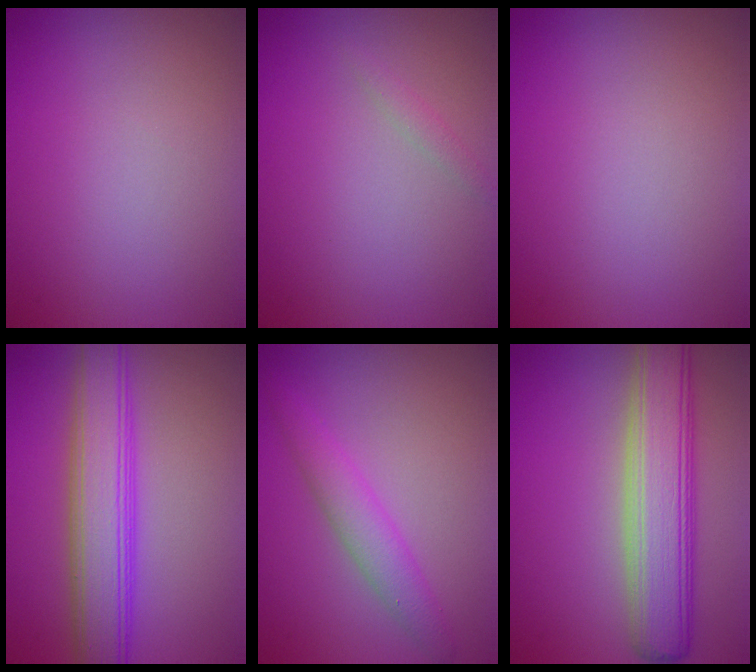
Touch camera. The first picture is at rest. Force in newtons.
{"total": 0.8, "press": 0.8, "slide": 0.0}
{"total": 0.0}
{"total": 6.6, "press": 6.6, "slide": 0.2}
{"total": 2.8, "press": 2.8, "slide": 0.1}
{"total": 7.4, "press": 7.3, "slide": 0.5}